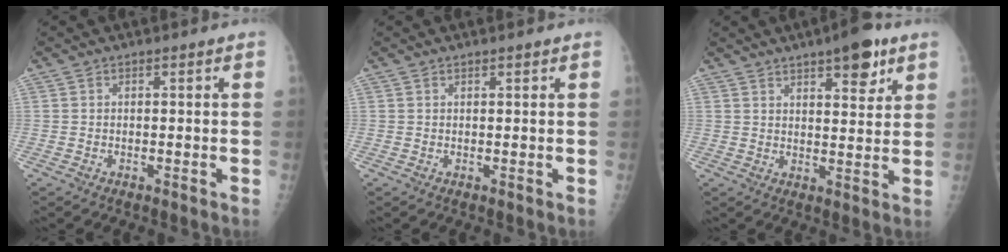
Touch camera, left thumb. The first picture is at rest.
{"total": 0.7, "force": [0.5, 0.2, 0.4], "torque": [-0.005, -0.002, 0.009]}
{"total": 8.9, "force": [5.4, 3.0, 6.4], "torque": [-0.070, -0.027, 0.076]}